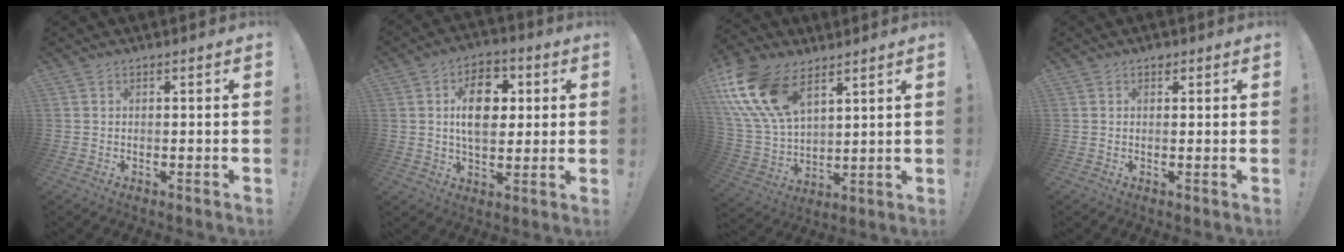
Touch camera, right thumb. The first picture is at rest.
{"total": 13.2, "force": [2.8, 8.9, 9.3], "torque": [-0.133, 0.010, 0.052]}
{"total": 19.5, "force": [10.6, 11.1, 12.0], "torque": [-0.262, -0.047, 0.199]}
{"total": 1.0, "force": [0.6, 0.7, 0.3], "torque": [0.009, -0.005, 0.008]}